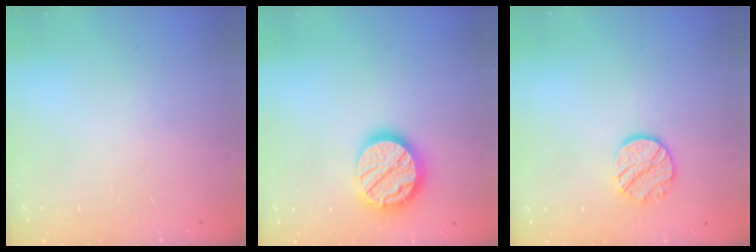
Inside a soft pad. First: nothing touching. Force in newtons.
{"total": 17.2, "press": 17.1, "slide": 1.5}
{"total": 9.2, "press": 9.2, "slide": 0.3}